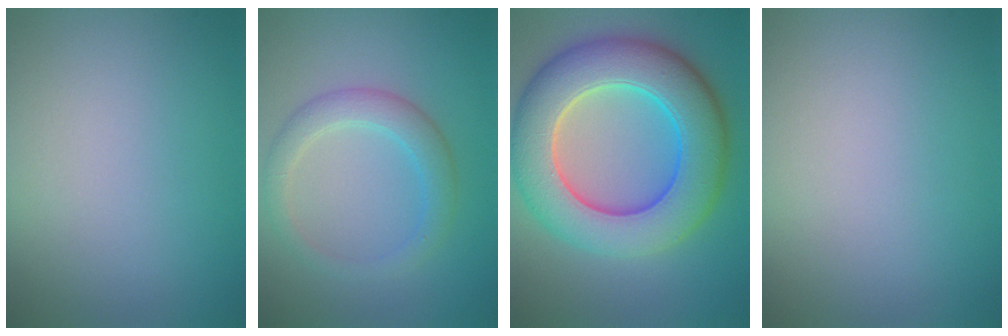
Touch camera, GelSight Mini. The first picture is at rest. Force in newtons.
{"total": 2.8, "press": 2.8, "slide": 0.1}
{"total": 10.5, "press": 10.5, "slide": 0.3}
{"total": 0.0}